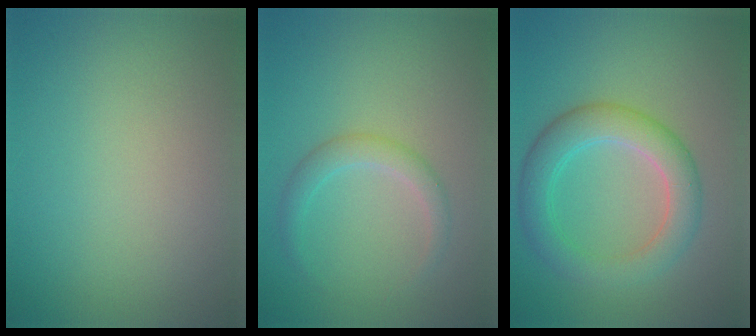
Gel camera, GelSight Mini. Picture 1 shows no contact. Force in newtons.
{"total": 2.0, "press": 2.0, "slide": 0.1}
{"total": 4.9, "press": 4.9, "slide": 0.2}